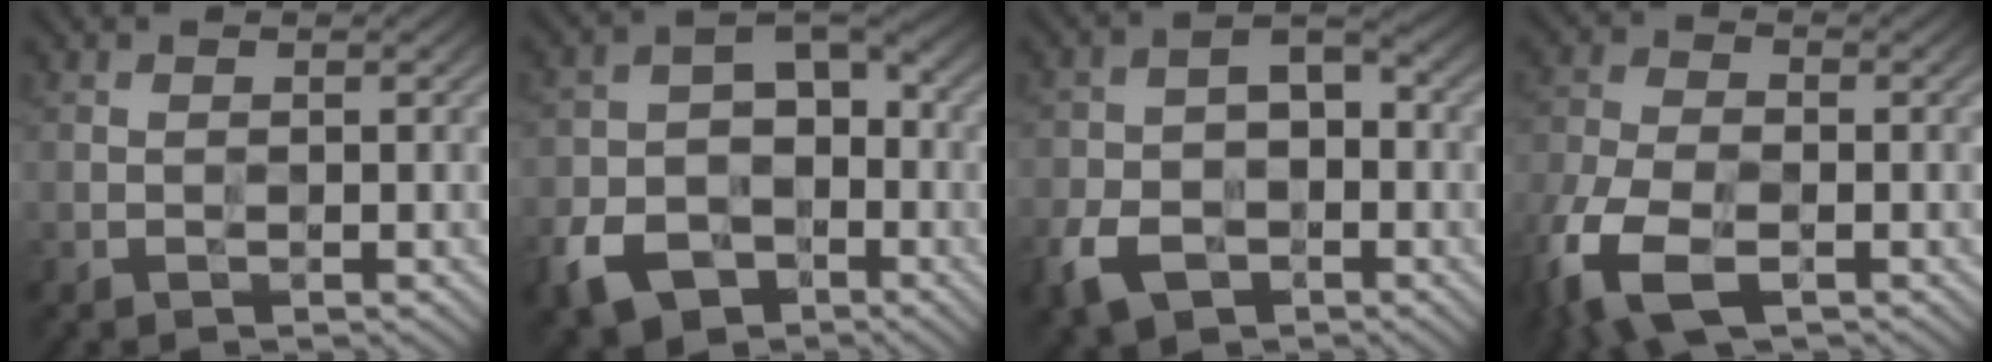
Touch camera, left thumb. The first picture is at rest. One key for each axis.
{"total": 11.0, "fx": -5.2, "fy": 7.4, "fz": 6.1, "tx": -0.120, "ty": -0.021, "tz": -0.106}
{"total": 8.9, "fx": -3.7, "fy": 5.8, "fz": 5.6, "tx": -0.114, "ty": -0.012, "tz": -0.074}
{"total": 10.1, "fx": -5.3, "fy": 5.0, "fz": 7.1, "tx": -0.176, "ty": -0.026, "tz": -0.111}